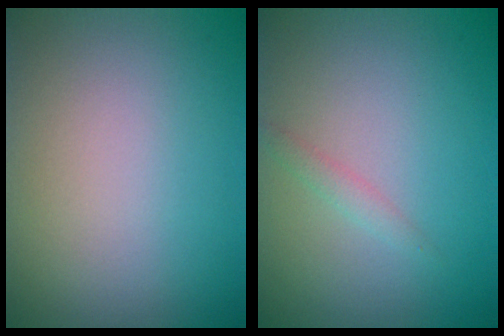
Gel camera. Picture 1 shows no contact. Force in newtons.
{"total": 0.9, "press": 0.9, "slide": 0.0}